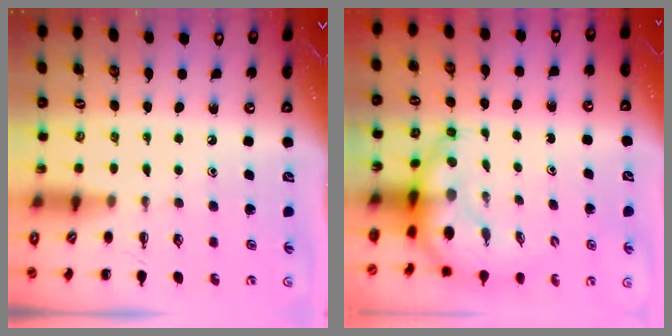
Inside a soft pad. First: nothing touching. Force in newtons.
{"total": 6.5, "press": 6.3, "slide": 1.8}